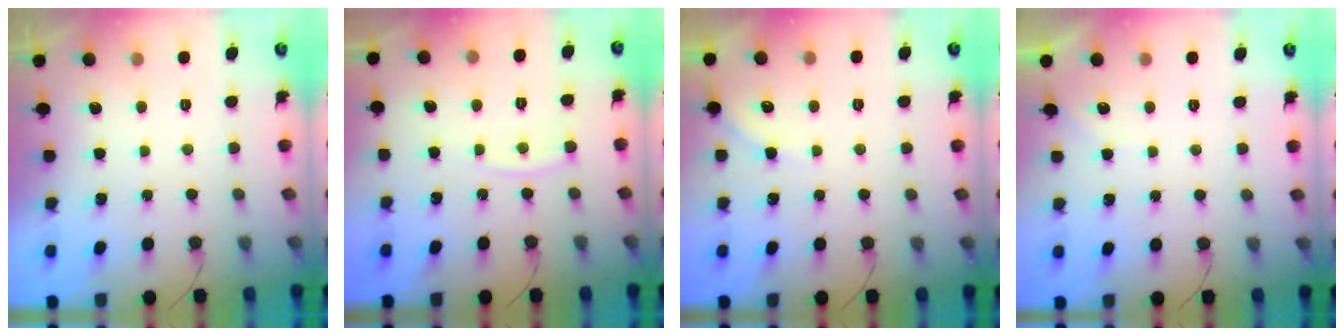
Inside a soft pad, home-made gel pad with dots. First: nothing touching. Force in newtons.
{"total": 4.5, "press": 4.4, "slide": 0.6}
{"total": 2.4, "press": 2.4, "slide": 0.4}
{"total": 2.2, "press": 2.2, "slide": 0.3}